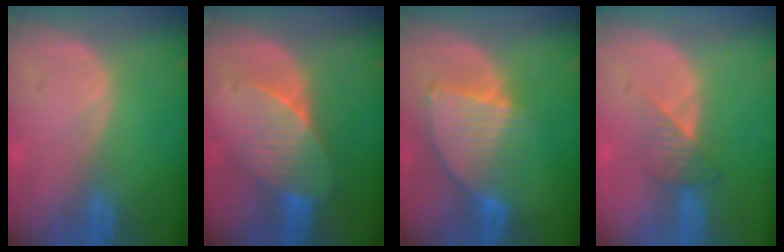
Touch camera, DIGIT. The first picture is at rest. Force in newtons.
{"total": 7.3, "press": 6.9, "slide": 2.5}
{"total": 8.0, "press": 7.1, "slide": 3.6}
{"total": 3.4, "press": 3.2, "slide": 1.1}